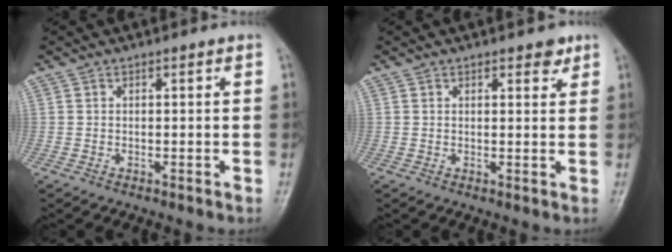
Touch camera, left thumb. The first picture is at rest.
{"total": 2.4, "force": [1.6, 1.1, 1.4], "torque": [-0.005, -0.008, 0.020]}